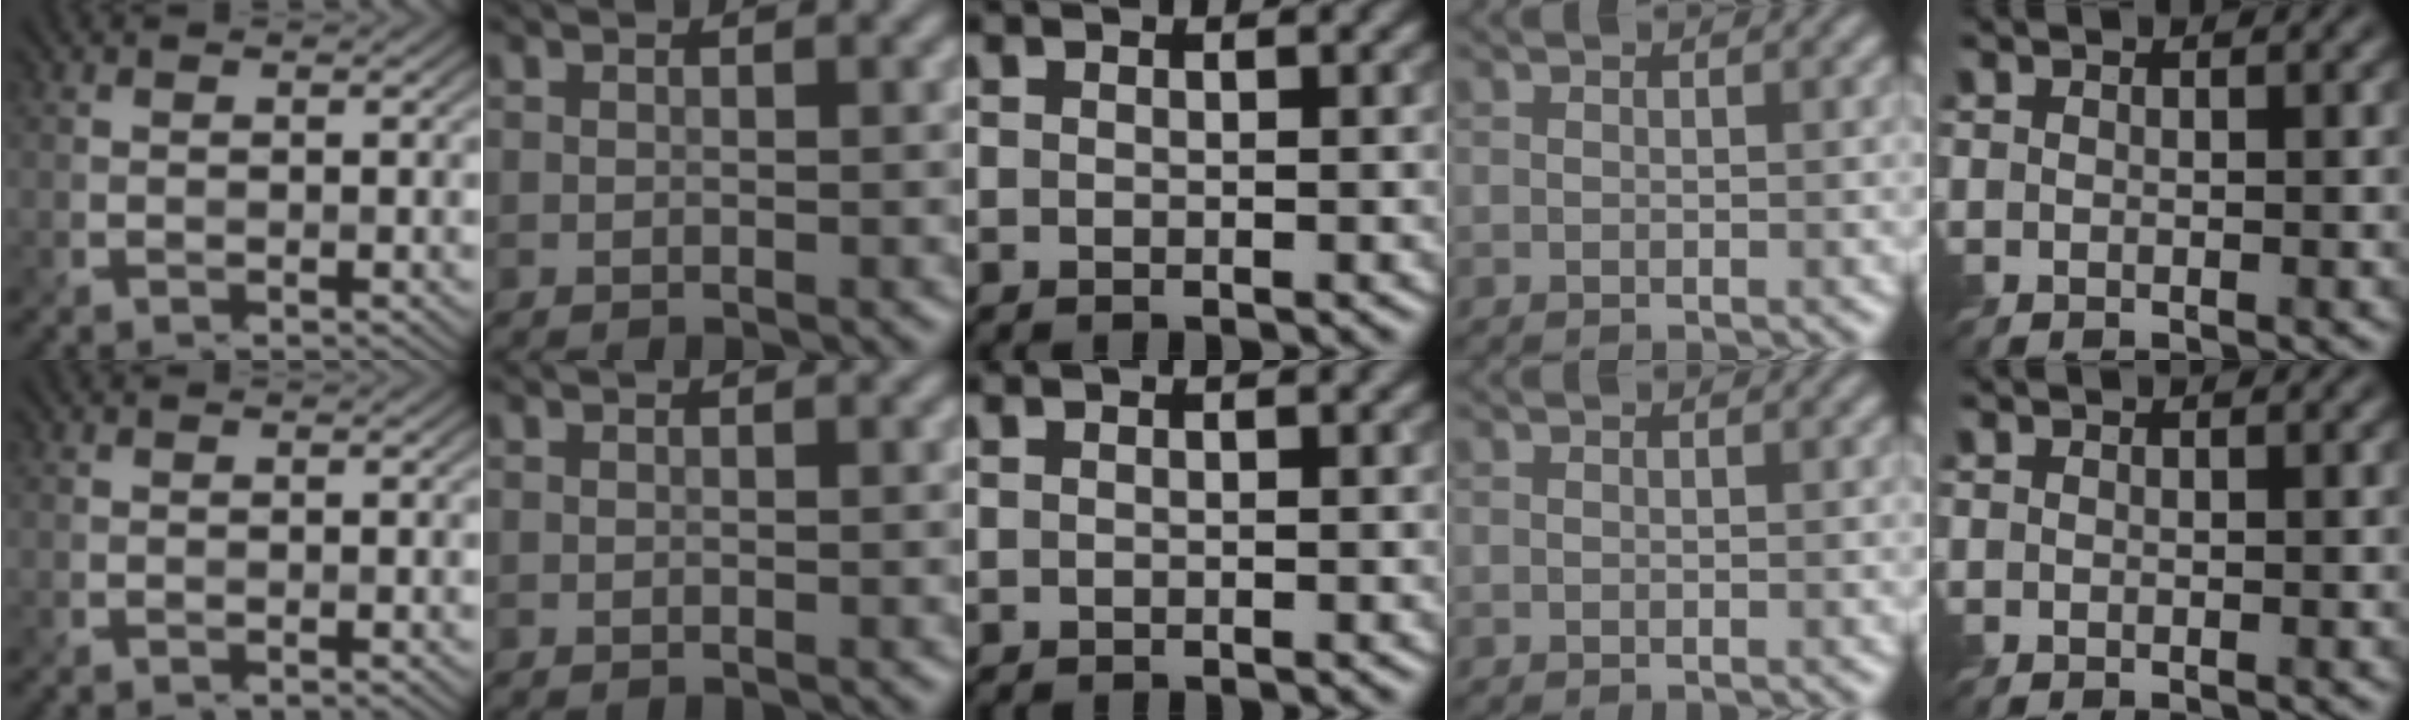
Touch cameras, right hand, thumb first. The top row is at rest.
{}